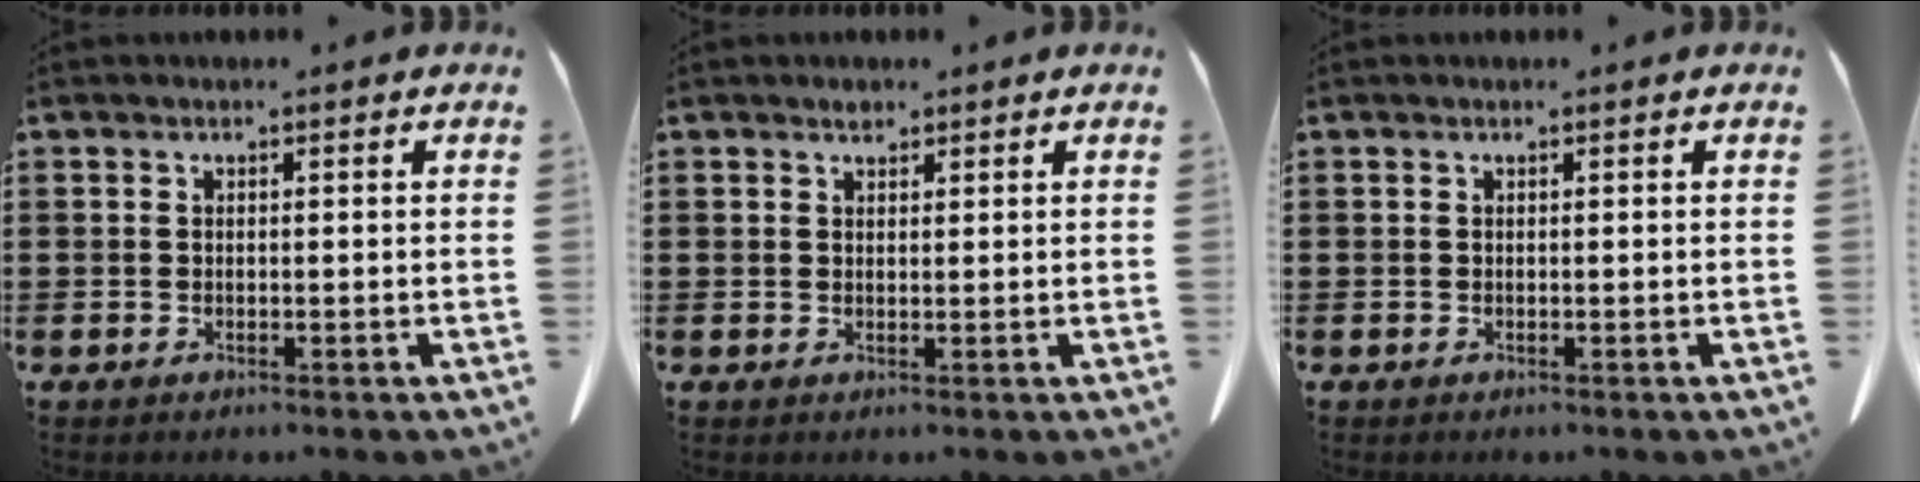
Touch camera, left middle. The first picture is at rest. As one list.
[{"total": 1.2, "force": [1.1, 0.5, 0.3], "torque": [-0.001, -0.004, 0.020]}, {"total": 0.0}]